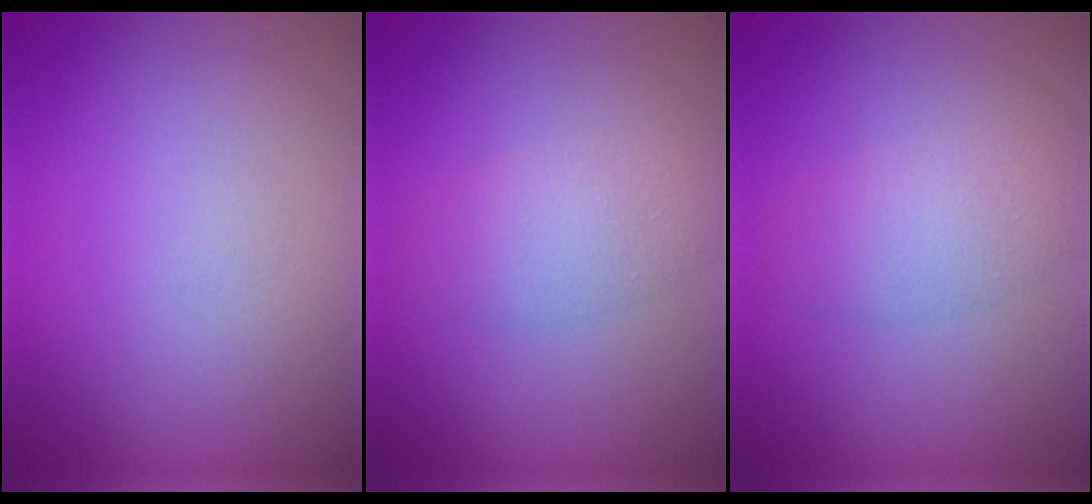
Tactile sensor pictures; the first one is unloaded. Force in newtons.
{"total": 3.4, "press": 3.4, "slide": 0.1}
{"total": 3.4, "press": 3.4, "slide": 0.3}